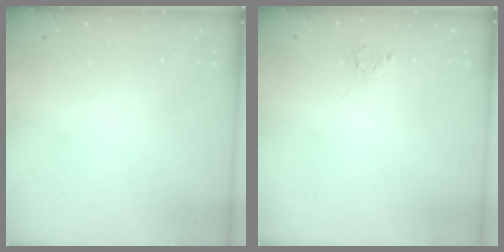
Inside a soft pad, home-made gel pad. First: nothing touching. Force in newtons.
{"total": 3.2, "press": 3.2, "slide": 0.4}